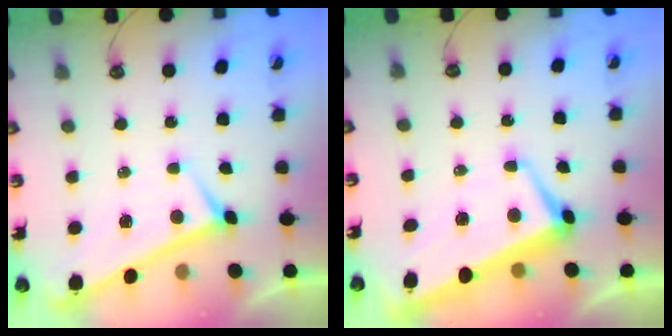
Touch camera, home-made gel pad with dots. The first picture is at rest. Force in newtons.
{"total": 1.8, "press": 1.2, "slide": 1.3}